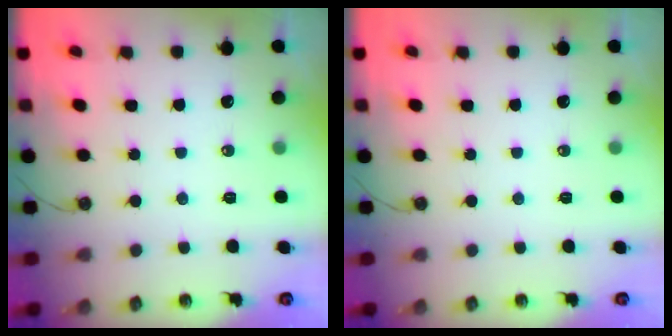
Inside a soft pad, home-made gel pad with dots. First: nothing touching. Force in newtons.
{"total": 0.0}